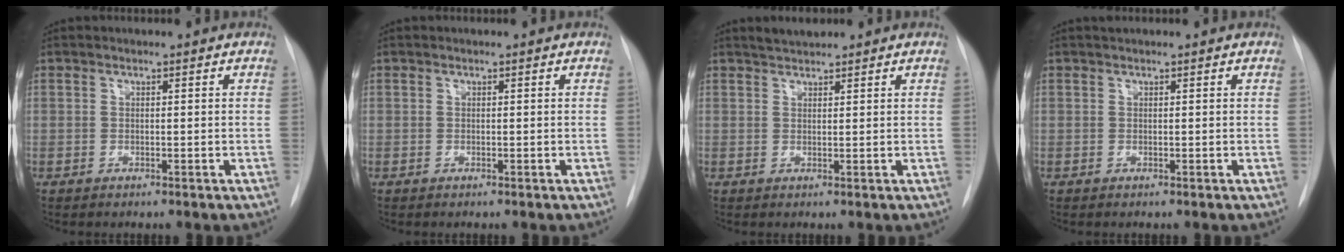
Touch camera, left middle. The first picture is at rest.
{"total": 0.0}
{"total": 1.9, "force": [1.8, 0.4, 0.4], "torque": [-0.009, 0.007, 0.033]}
{"total": 0.6, "force": [0.6, 0.0, 0.2], "torque": [-0.005, 0.012, 0.012]}